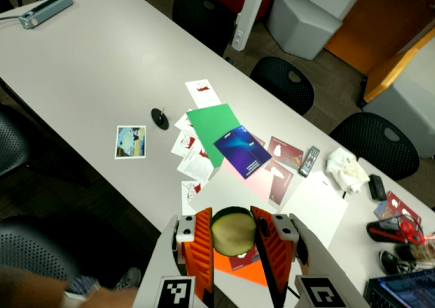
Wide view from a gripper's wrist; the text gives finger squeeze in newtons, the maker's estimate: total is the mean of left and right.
{"total": 13.9, "left": 14.2, "right": 13.7}